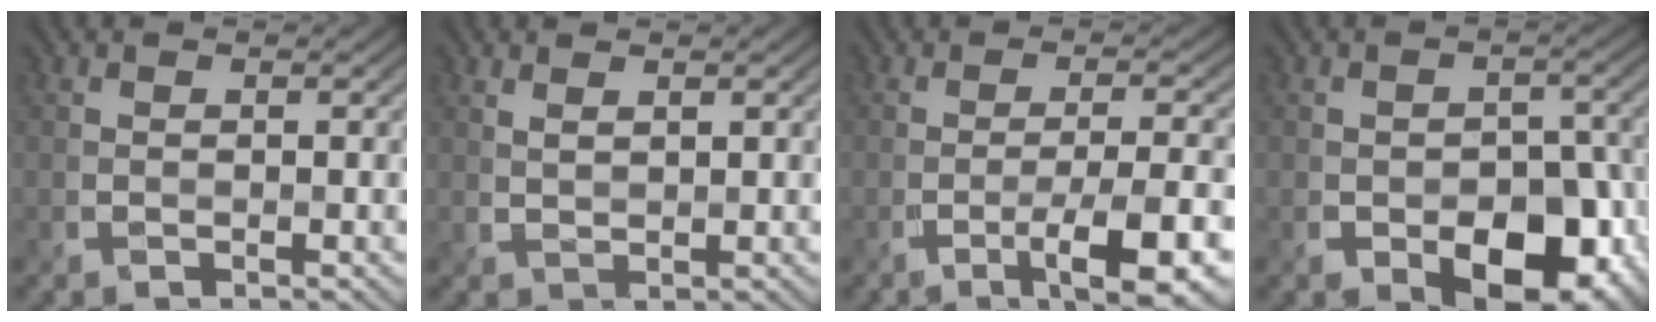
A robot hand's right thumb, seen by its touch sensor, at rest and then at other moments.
{"total": 1.2, "force": [1.0, 0.2, 0.6], "torque": [-0.012, 0.003, 0.019]}
{"total": 8.0, "force": [-3.8, 1.5, 6.9], "torque": [-0.107, 0.001, -0.055]}
{"total": 9.9, "force": [-4.3, 6.0, 6.7], "torque": [-0.101, -0.023, -0.046]}